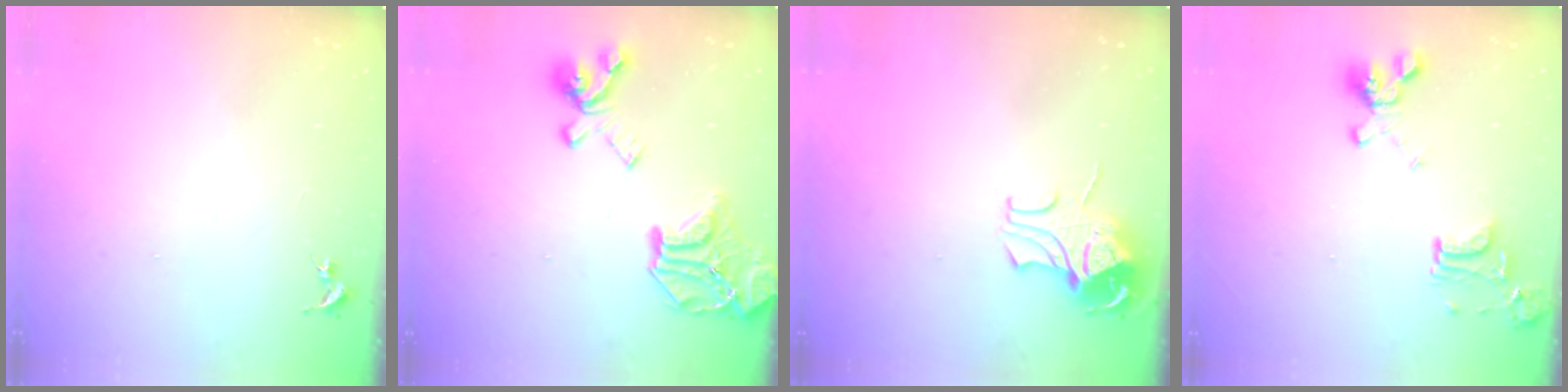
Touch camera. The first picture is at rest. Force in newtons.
{"total": 20.3, "press": 20.2, "slide": 2.2}
{"total": 8.9, "press": 8.9, "slide": 0.9}
{"total": 15.8, "press": 15.7, "slide": 1.4}